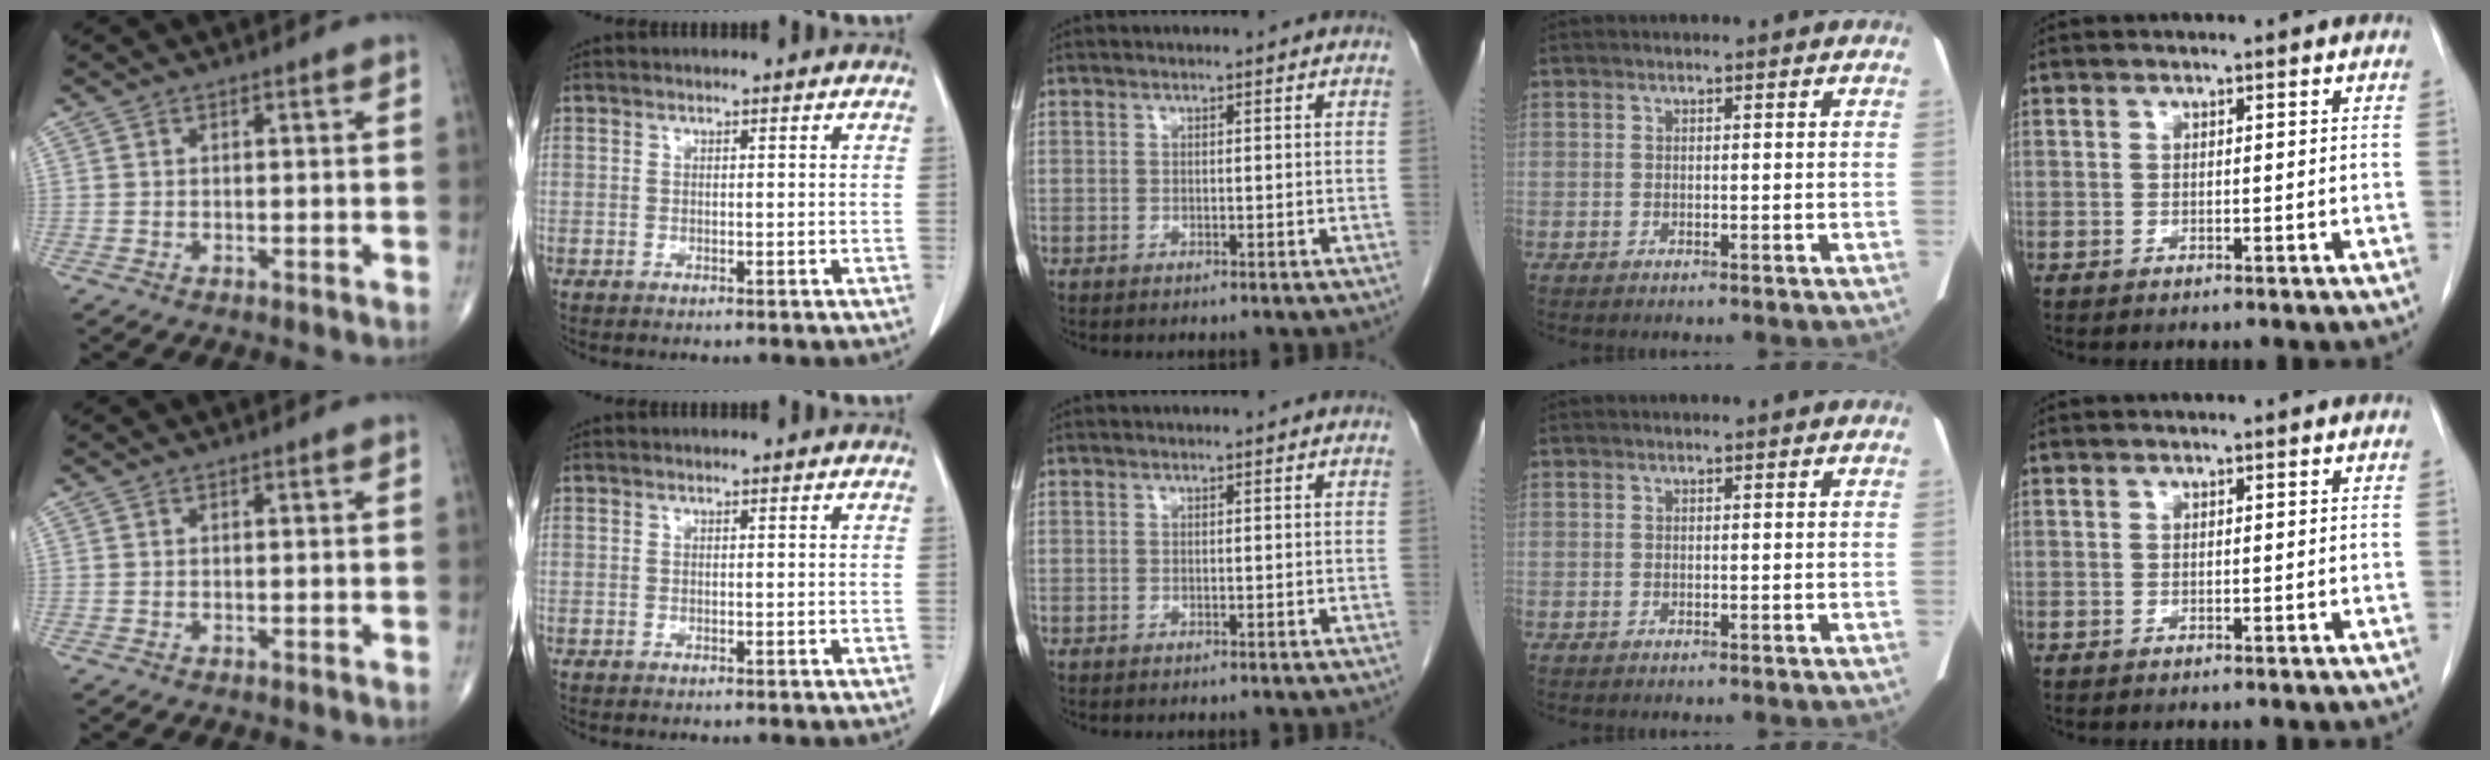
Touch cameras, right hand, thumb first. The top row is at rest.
{}